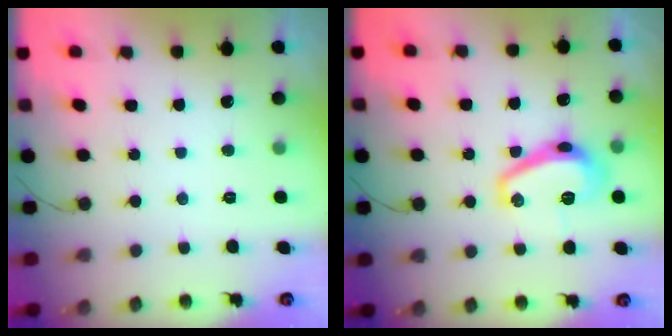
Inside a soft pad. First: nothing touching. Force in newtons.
{"total": 12.5, "press": 12.5, "slide": 0.9}